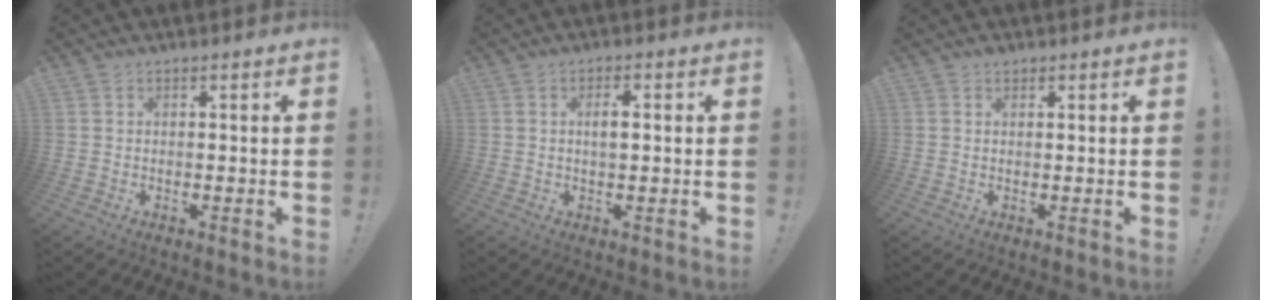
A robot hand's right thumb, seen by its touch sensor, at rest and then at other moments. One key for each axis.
{"total": 3.2, "fx": 0.3, "fy": 1.4, "fz": 2.9, "tx": -0.043, "ty": 0.002, "tz": 0.000}
{"total": 1.0, "fx": 0.8, "fy": 0.6, "fz": 0.1, "tx": 0.003, "ty": 0.001, "tz": 0.014}